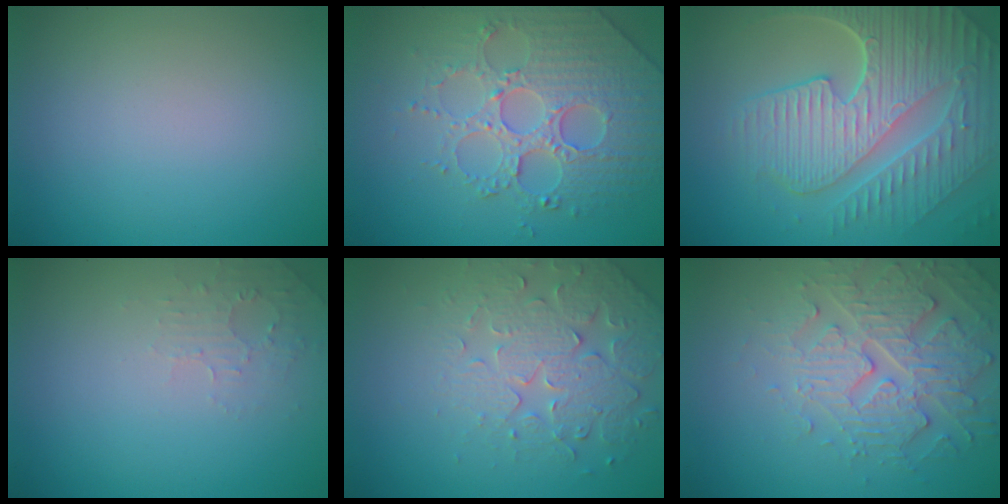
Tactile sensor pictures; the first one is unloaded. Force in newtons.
{"total": 5.2, "press": 5.0, "slide": 1.6}
{"total": 9.3, "press": 6.3, "slide": 6.9}
{"total": 1.6, "press": 1.6, "slide": 0.4}
{"total": 4.2, "press": 4.0, "slide": 1.2}
{"total": 4.8, "press": 4.0, "slide": 2.6}